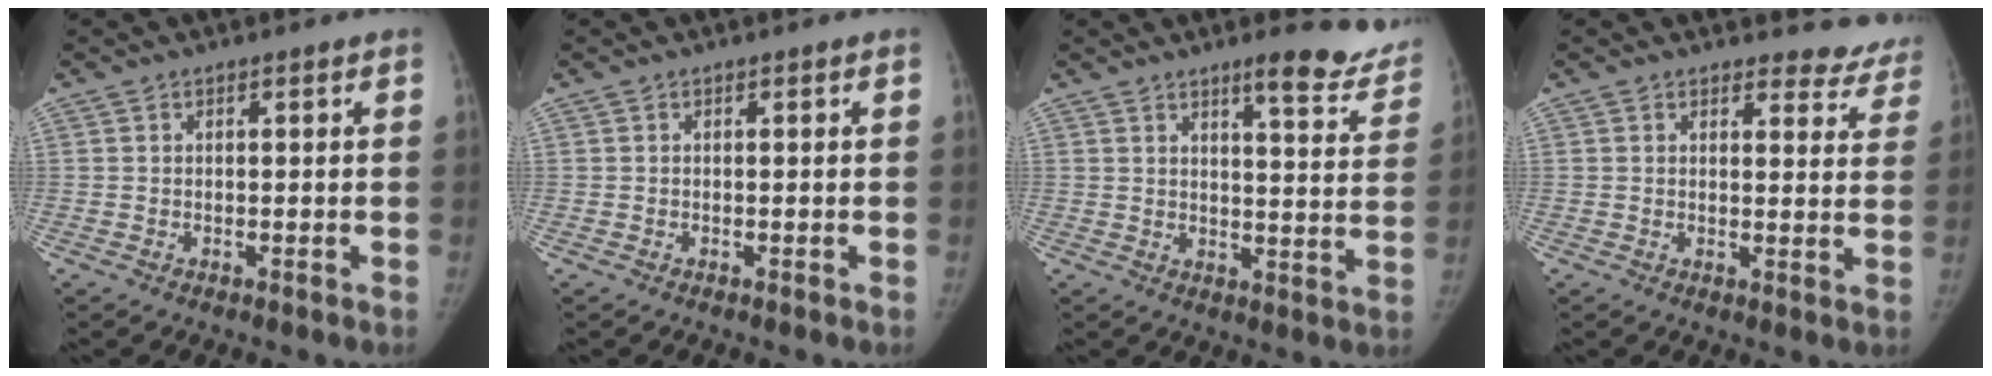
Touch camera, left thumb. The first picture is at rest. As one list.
[{"total": 0.0}, {"total": 12.3, "force": [9.7, 2.7, 7.2], "torque": [-0.054, -0.063, 0.113]}, {"total": 8.9, "force": [8.3, 3.2, 0.2], "torque": [0.051, -0.055, 0.067]}]